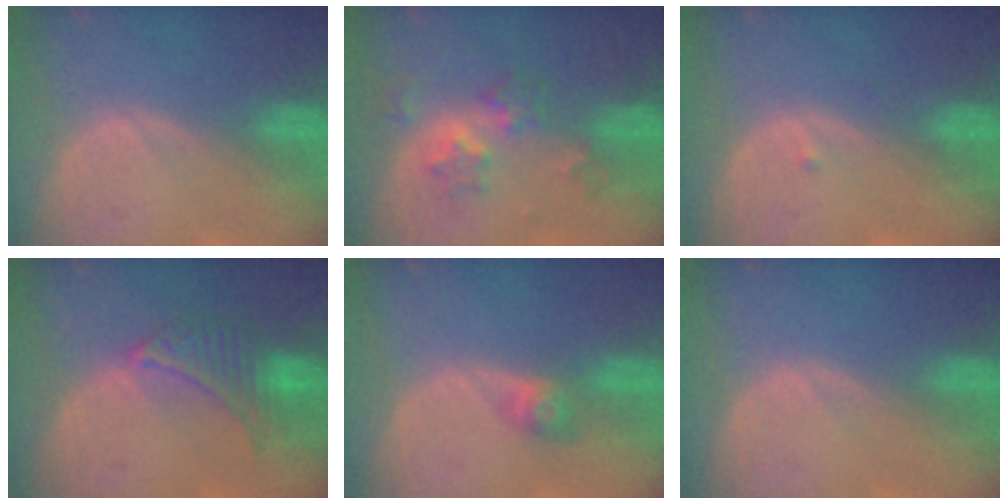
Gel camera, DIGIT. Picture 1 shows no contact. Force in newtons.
{"total": 6.4, "press": 5.5, "slide": 3.2}
{"total": 0.6, "press": 0.5, "slide": 0.3}
{"total": 6.5, "press": 6.5, "slide": 0.5}
{"total": 2.7, "press": 2.5, "slide": 1.1}
{"total": 0.0}